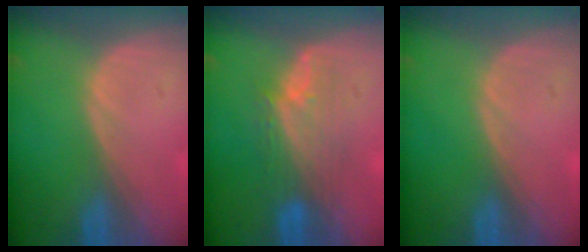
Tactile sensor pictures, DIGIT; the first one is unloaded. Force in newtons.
{"total": 5.7, "press": 5.6, "slide": 0.6}
{"total": 0.0}